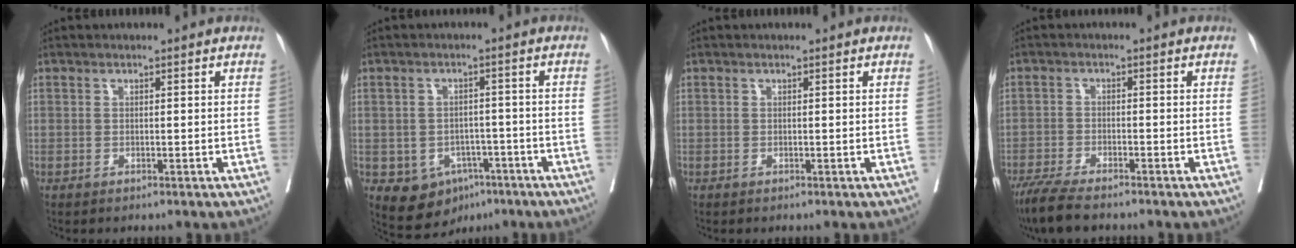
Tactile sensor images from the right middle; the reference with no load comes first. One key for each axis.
{"total": 7.2, "fx": -3.7, "fy": 5.4, "fz": 3.1, "tx": -0.045, "ty": 0.011, "tz": -0.043}
{"total": 0.0}
{"total": 6.8, "fx": -5.5, "fy": 1.0, "fz": 3.8, "tx": -0.070, "ty": -0.018, "tz": -0.099}